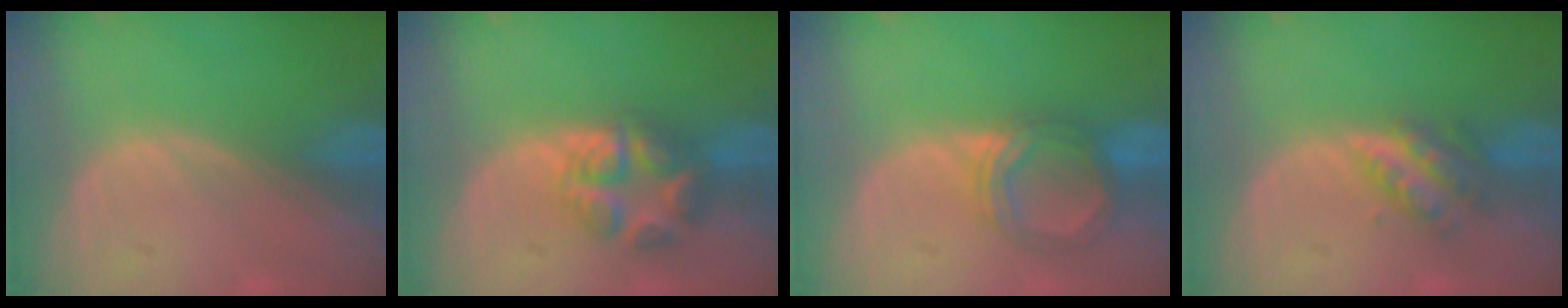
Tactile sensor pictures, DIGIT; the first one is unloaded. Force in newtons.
{"total": 6.1, "press": 6.1, "slide": 0.1}
{"total": 5.5, "press": 5.2, "slide": 1.7}
{"total": 4.7, "press": 4.6, "slide": 1.2}